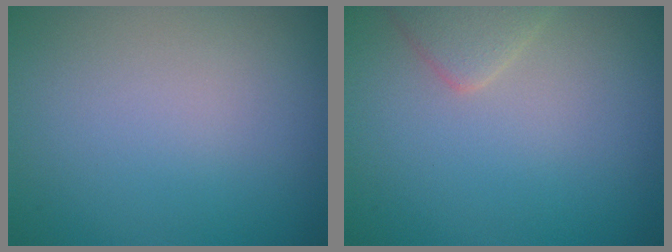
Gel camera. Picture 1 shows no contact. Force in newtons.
{"total": 2.3, "press": 2.3, "slide": 0.1}